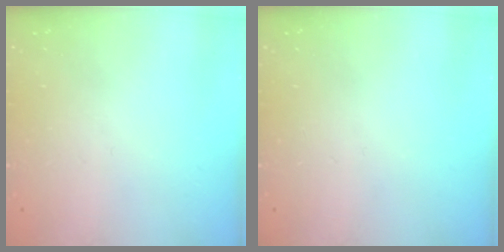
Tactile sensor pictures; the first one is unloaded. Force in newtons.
{"total": 0.0}